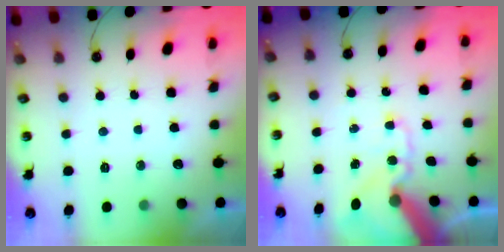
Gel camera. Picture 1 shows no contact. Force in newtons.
{"total": 15.3, "press": 15.1, "slide": 2.4}